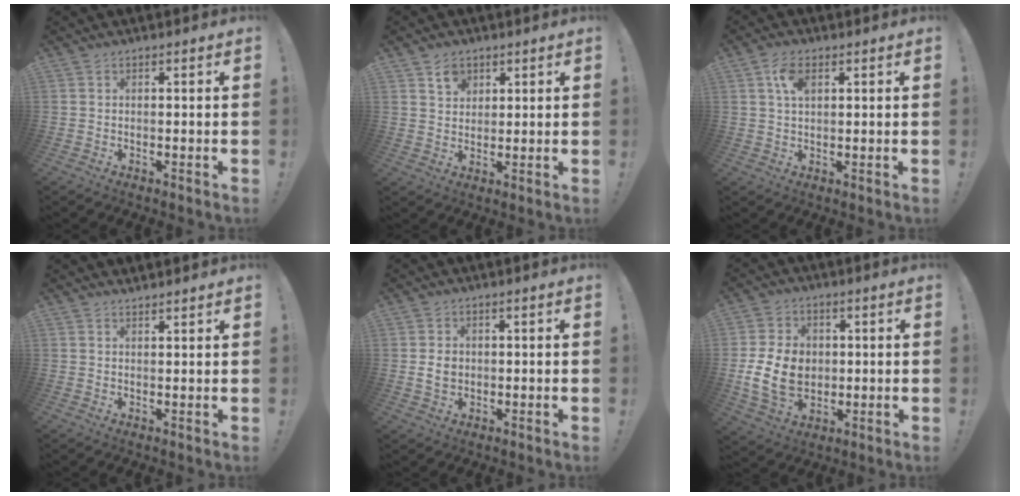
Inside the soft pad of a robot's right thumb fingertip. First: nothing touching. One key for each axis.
{"total": 5.0, "fx": 3.2, "fy": 3.5, "fz": 1.5, "tx": -0.015, "ty": -0.015, "tz": 0.056}
{"total": 5.7, "fx": 2.2, "fy": 3.1, "fz": 4.2, "tx": -0.071, "ty": -0.001, "tz": 0.037}
{"total": 1.4, "fx": 1.4, "fy": -0.1, "fz": 0.1, "tx": 0.013, "ty": -0.014, "tz": 0.024}
{"total": 3.6, "fx": -0.2, "fy": 2.8, "fz": 2.2, "tx": -0.033, "ty": -0.001, "tz": -0.007}
{"total": 14.2, "fx": -0.7, "fy": 10.7, "fz": 9.3, "tx": -0.169, "ty": -0.002, "tz": -0.008}